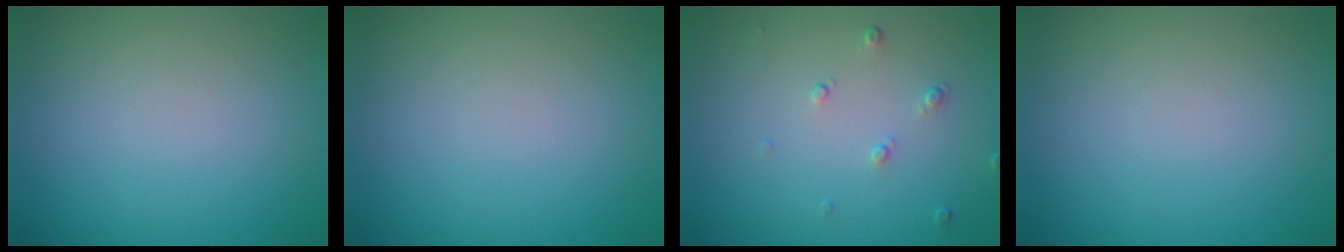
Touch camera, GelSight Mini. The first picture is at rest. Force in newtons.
{"total": 0.0}
{"total": 0.9, "press": 0.6, "slide": 0.7}
{"total": 0.0}